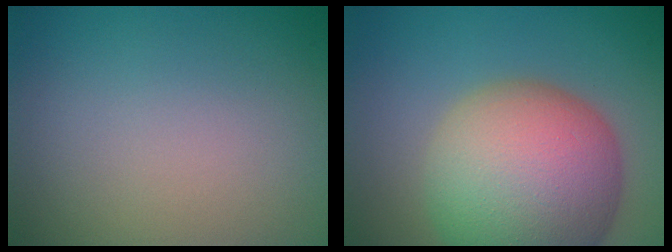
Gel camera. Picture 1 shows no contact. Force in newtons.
{"total": 14.1, "press": 14.0, "slide": 0.9}